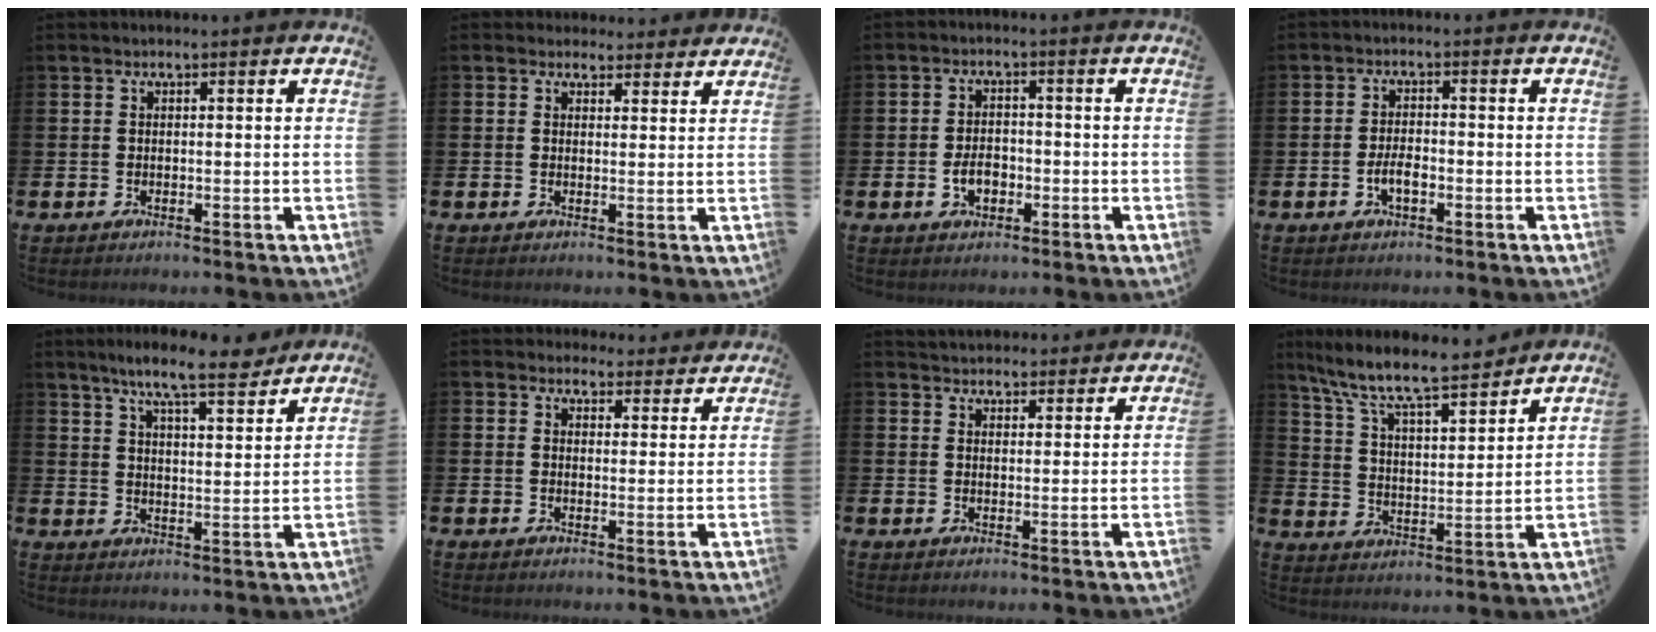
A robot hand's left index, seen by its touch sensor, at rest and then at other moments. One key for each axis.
{"total": 3.1, "fx": 2.8, "fy": 1.3, "fz": -0.1, "tx": 0.011, "ty": -0.013, "tz": 0.049}
{"total": 3.3, "fx": -1.1, "fy": 2.2, "fz": 2.2, "tx": -0.031, "ty": -0.002, "tz": -0.024}
{"total": 2.8, "fx": -0.8, "fy": 1.3, "fz": 2.3, "tx": -0.034, "ty": 0.000, "tz": -0.018}
{"total": 8.5, "fx": 7.6, "fy": 0.9, "fz": 3.7, "tx": -0.084, "ty": -0.037, "tz": 0.134}
{"total": 3.5, "fx": 3.3, "fy": 1.4, "fz": 0.0, "tx": -0.003, "ty": -0.015, "tz": 0.058}
{"total": 3.4, "fx": 3.3, "fy": 0.9, "fz": -0.3, "tx": -0.003, "ty": -0.012, "tz": 0.062}
{"total": 9.5, "fx": 8.6, "fy": 1.2, "fz": 3.7, "tx": -0.114, "ty": -0.056, "tz": 0.150}